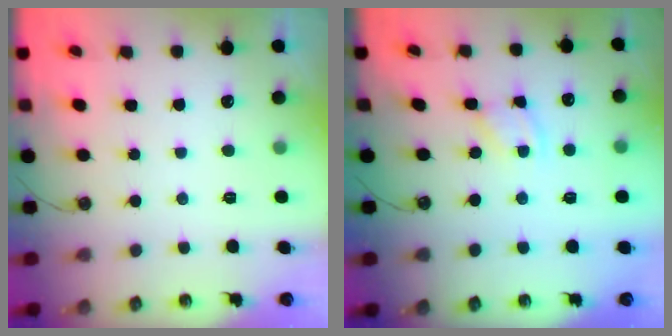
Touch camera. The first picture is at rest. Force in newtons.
{"total": 1.9, "press": 1.9, "slide": 0.3}